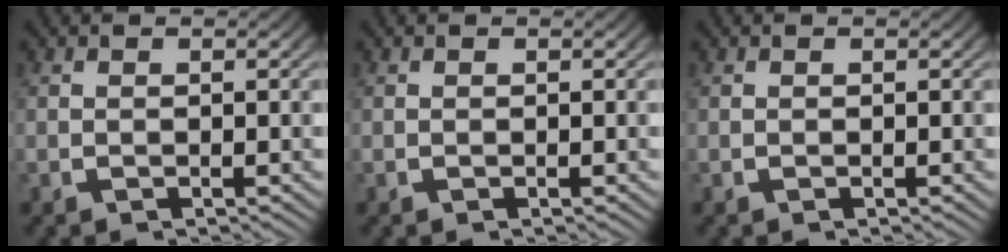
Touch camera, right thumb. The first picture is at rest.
{"total": 0.0}
{"total": 0.0}